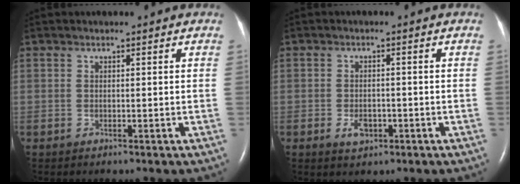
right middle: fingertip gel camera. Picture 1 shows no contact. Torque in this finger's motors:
{"motor_torque": [0.08, 0.08, 0.01, 0.04]}